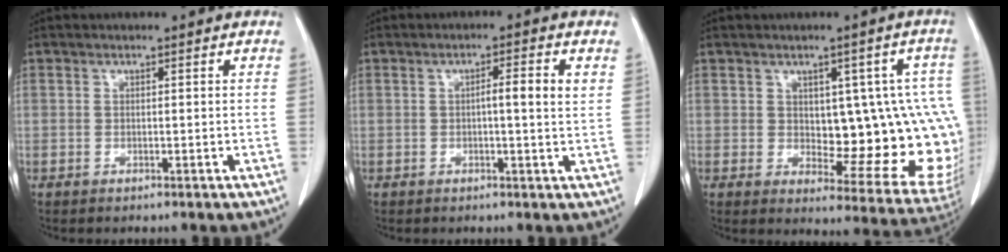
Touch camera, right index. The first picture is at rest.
{"total": 4.1, "force": [0.7, 0.1, 4.0], "torque": [-0.061, 0.004, 0.009]}
{"total": 15.2, "force": [0.7, 6.4, 13.8], "torque": [-0.127, 0.015, 0.025]}